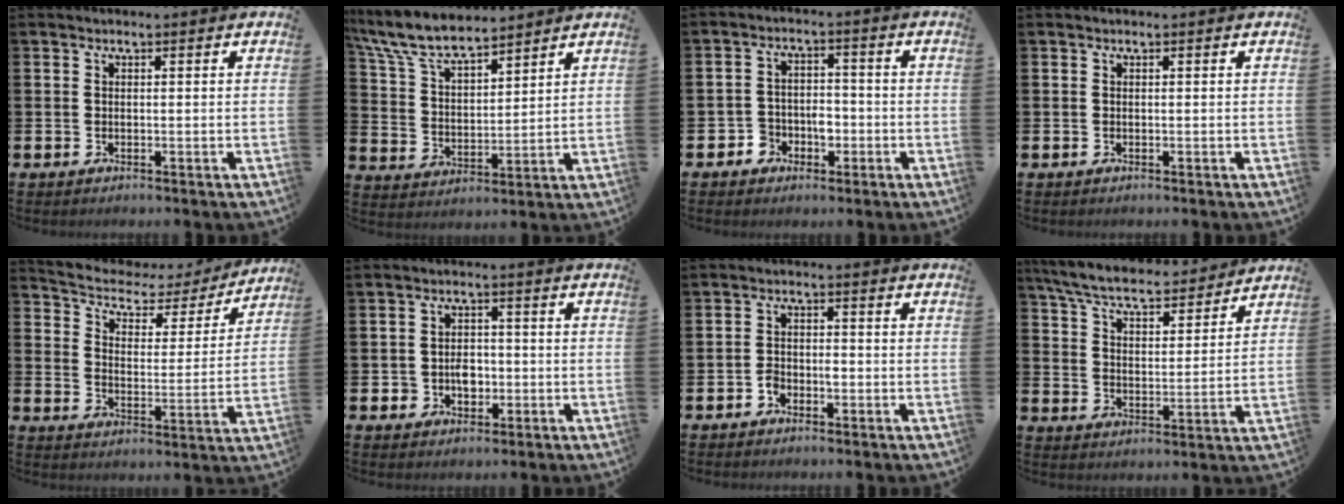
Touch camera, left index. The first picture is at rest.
{"total": 8.5, "force": [7.7, 1.8, 2.9], "torque": [-0.094, -0.038, 0.141]}
{"total": 3.5, "force": [-1.9, 2.8, 1.0], "torque": [-0.037, 0.009, -0.043]}
{"total": 0.0}
{"total": 4.7, "force": [4.1, 2.0, 1.0], "torque": [-0.053, -0.033, 0.062]}
{"total": 3.2, "force": [-0.9, 2.6, 1.7], "torque": [-0.028, 0.002, -0.022]}
{"total": 2.0, "force": [-1.0, 1.3, 1.1], "torque": [-0.021, 0.004, -0.022]}
{"total": 7.2, "force": [6.7, 1.2, 2.2], "torque": [-0.078, -0.042, 0.118]}